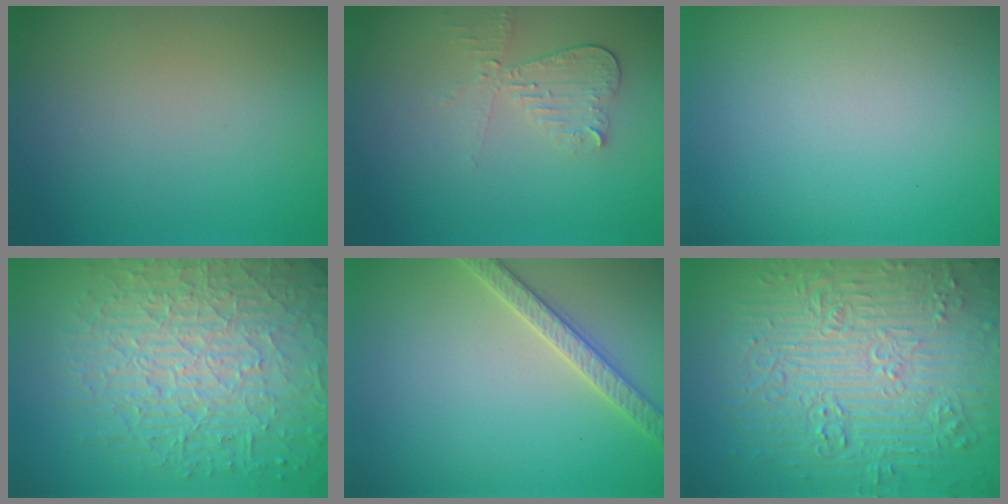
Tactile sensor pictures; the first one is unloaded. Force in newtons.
{"total": 3.0, "press": 2.6, "slide": 1.4}
{"total": 0.0}
{"total": 9.9, "press": 6.5, "slide": 7.5}
{"total": 2.7, "press": 2.7, "slide": 0.3}
{"total": 12.0, "press": 7.9, "slide": 9.0}